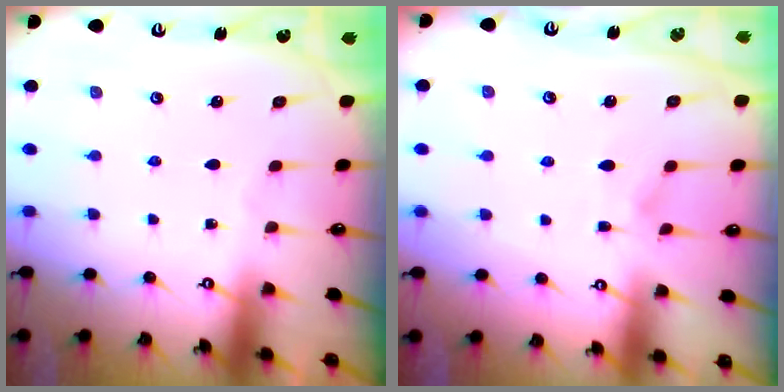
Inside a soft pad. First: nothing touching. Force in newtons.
{"total": 4.8, "press": 4.8, "slide": 0.5}